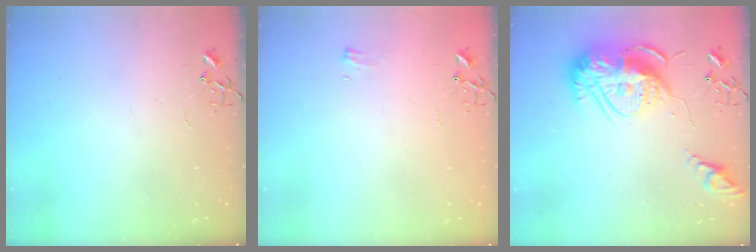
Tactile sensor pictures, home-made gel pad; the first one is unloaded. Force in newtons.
{"total": 4.7, "press": 4.7, "slide": 0.5}
{"total": 17.0, "press": 16.9, "slide": 1.5}